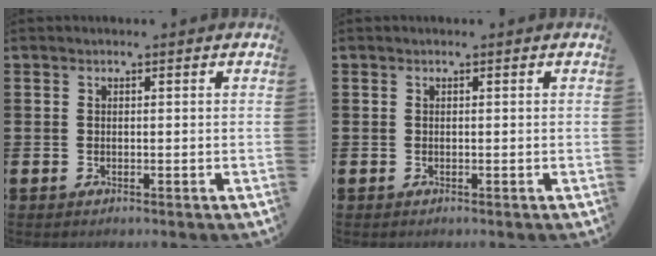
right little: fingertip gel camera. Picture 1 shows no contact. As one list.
[{"total": 0.0}]